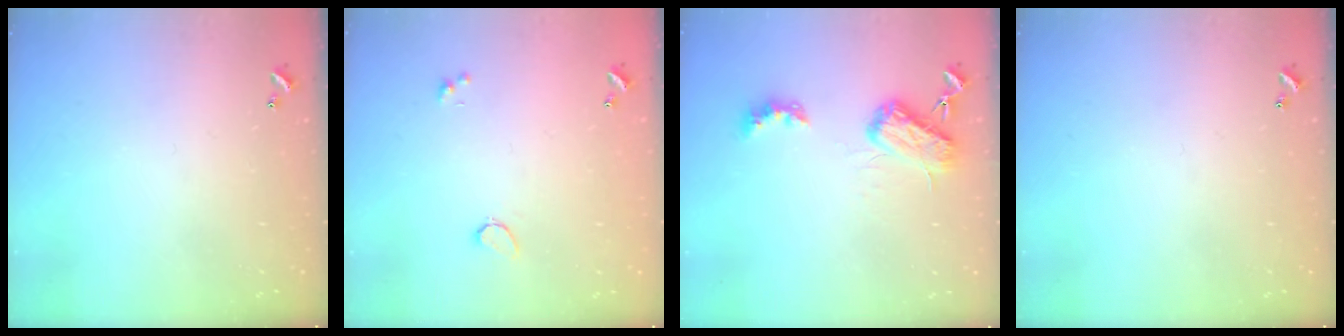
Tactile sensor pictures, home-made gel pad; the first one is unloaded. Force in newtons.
{"total": 0.6, "press": 0.4, "slide": 0.5}
{"total": 5.3, "press": 5.2, "slide": 0.8}
{"total": 0.0}